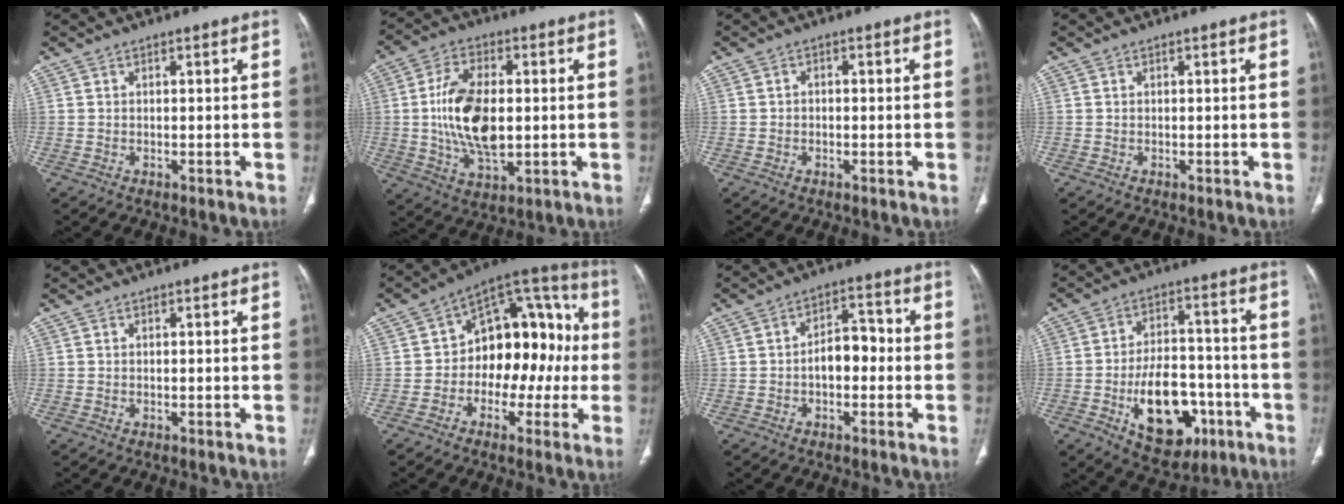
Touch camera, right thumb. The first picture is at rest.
{"total": 14.4, "force": [0.2, 7.7, 12.2], "torque": [-0.224, -0.002, 0.008]}
{"total": 1.0, "force": [-0.2, 0.8, 0.5], "torque": [-0.003, 0.003, -0.006]}
{"total": 0.0}
{"total": 0.0}
{"total": 17.5, "force": [-0.9, 11.4, 13.2], "torque": [-0.123, 0.060, -0.022]}
{"total": 6.5, "force": [-1.1, 4.1, 5.0], "torque": [-0.057, 0.030, -0.025]}
{"total": 17.2, "force": [-6.2, 10.4, 12.3], "torque": [-0.151, 0.037, -0.083]}